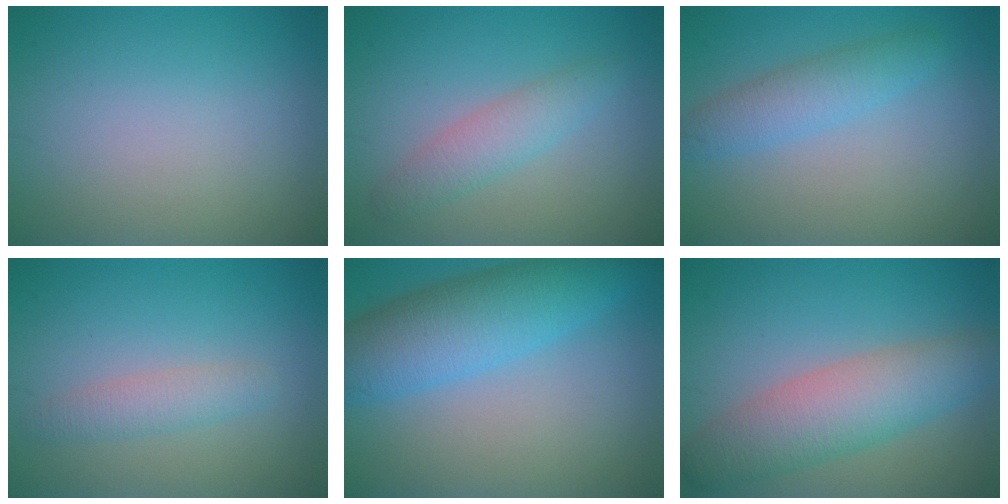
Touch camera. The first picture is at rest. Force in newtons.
{"total": 2.8, "press": 2.8, "slide": 0.0}
{"total": 3.0, "press": 3.0, "slide": 0.1}
{"total": 2.1, "press": 2.1, "slide": 0.1}
{"total": 7.2, "press": 7.2, "slide": 0.3}
{"total": 6.2, "press": 6.2, "slide": 0.3}